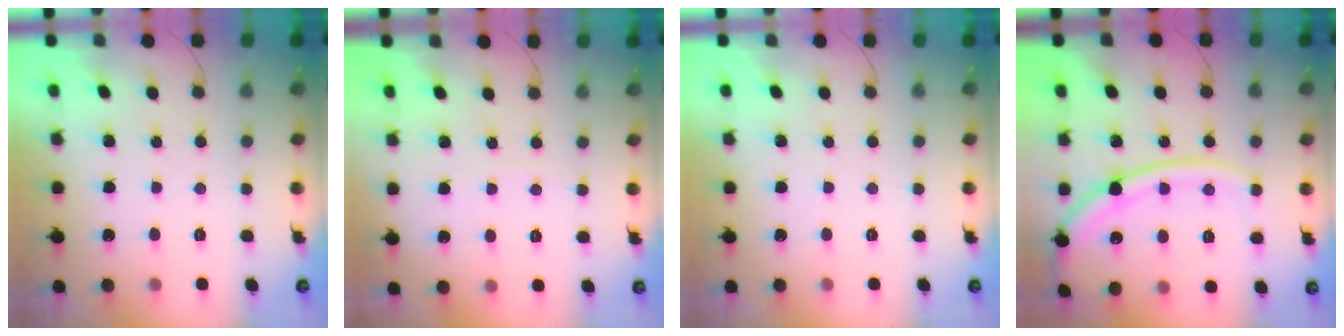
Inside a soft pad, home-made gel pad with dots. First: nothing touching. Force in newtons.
{"total": 1.7, "press": 1.7, "slide": 0.2}
{"total": 0.0}
{"total": 15.6, "press": 15.5, "slide": 1.7}